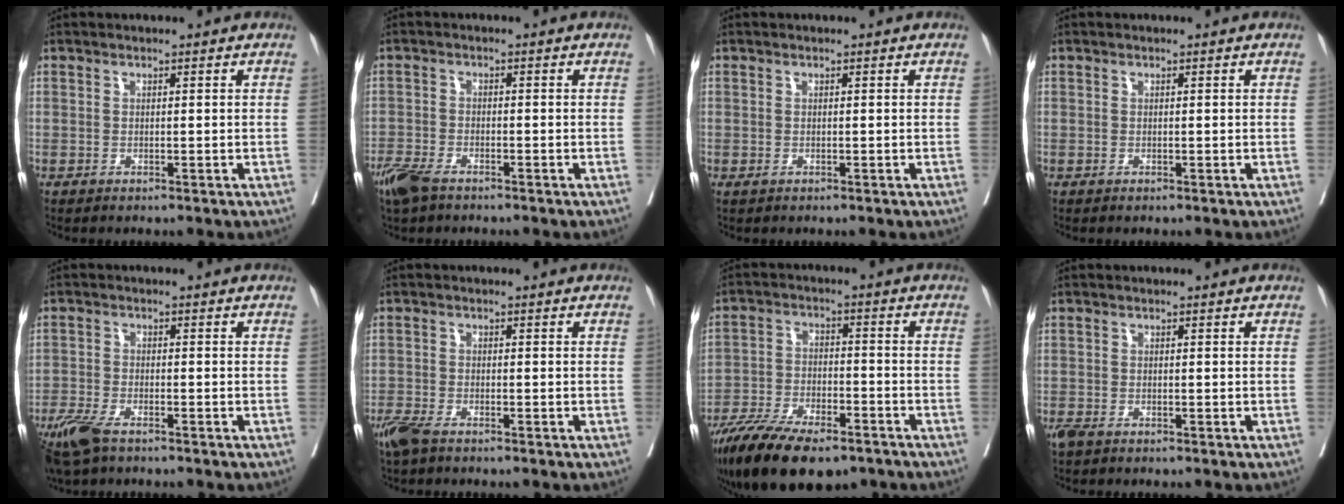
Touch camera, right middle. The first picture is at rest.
{"total": 5.4, "force": [-4.2, 1.8, 2.9], "torque": [-0.061, -0.010, -0.078]}
{"total": 0.0}
{"total": 0.0}
{"total": 6.9, "force": [-5.0, 2.3, 4.3], "torque": [-0.087, -0.015, -0.092]}
{"total": 4.6, "force": [-3.6, 1.2, 2.6], "torque": [-0.059, -0.012, -0.067]}
{"total": 16.6, "force": [-12.4, 5.5, 9.5], "torque": [-0.179, -0.022, -0.209]}
{"total": 2.7, "force": [-1.9, 1.2, 1.5], "torque": [-0.037, -0.010, -0.034]}